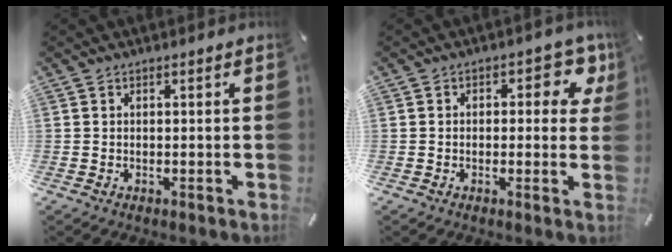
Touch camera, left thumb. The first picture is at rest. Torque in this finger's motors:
{"motor_torque": [0.54, 0.49, 0.54, -0.14, -0.03]}